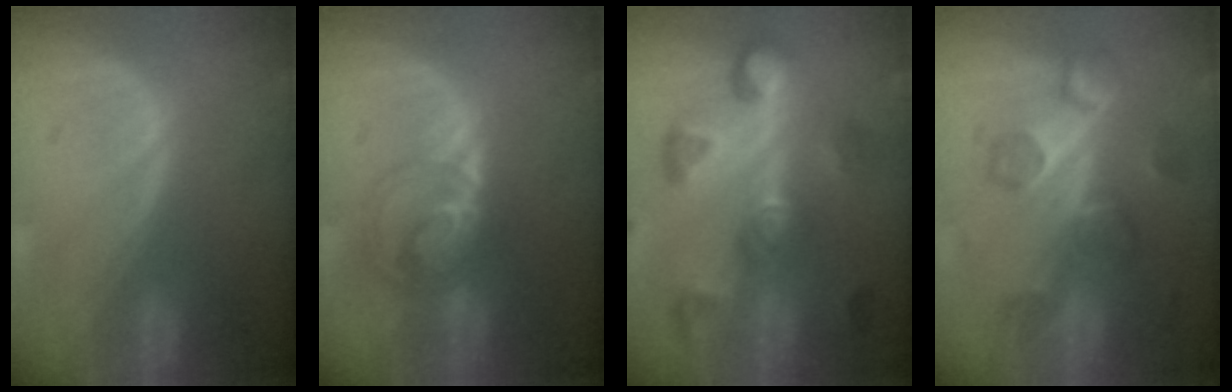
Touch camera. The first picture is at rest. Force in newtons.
{"total": 7.0, "press": 6.1, "slide": 3.6}
{"total": 9.0, "press": 9.0, "slide": 0.6}
{"total": 8.4, "press": 7.6, "slide": 3.6}